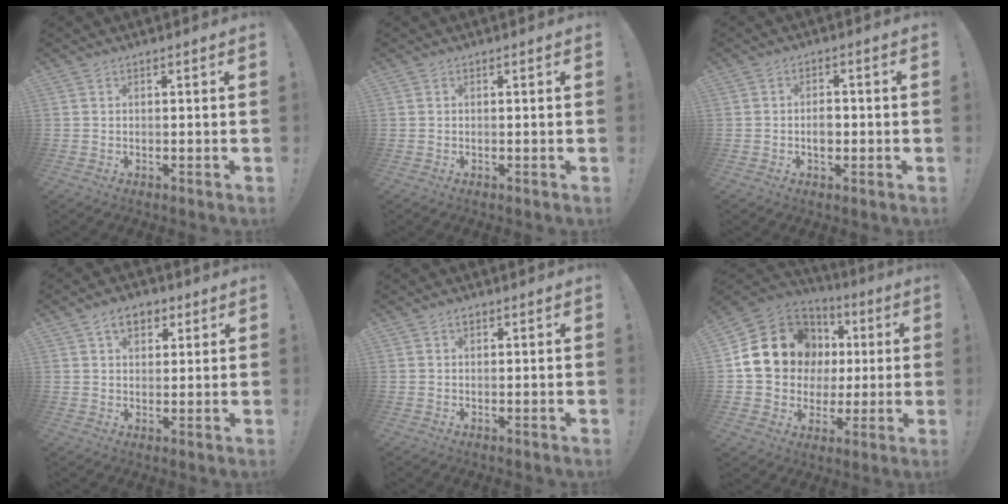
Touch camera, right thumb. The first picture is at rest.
{"total": 0.0}
{"total": 3.8, "force": [-0.9, 2.5, 2.6], "torque": [-0.026, 0.001, -0.021]}
{"total": 7.4, "force": [3.6, 5.0, 4.2], "torque": [-0.052, -0.003, 0.065]}
{"total": 1.4, "force": [0.9, 0.8, 0.8], "torque": [-0.008, -0.001, 0.014]}
{"total": 20.4, "force": [5.4, 16.7, 10.3], "torque": [-0.157, -0.015, 0.135]}